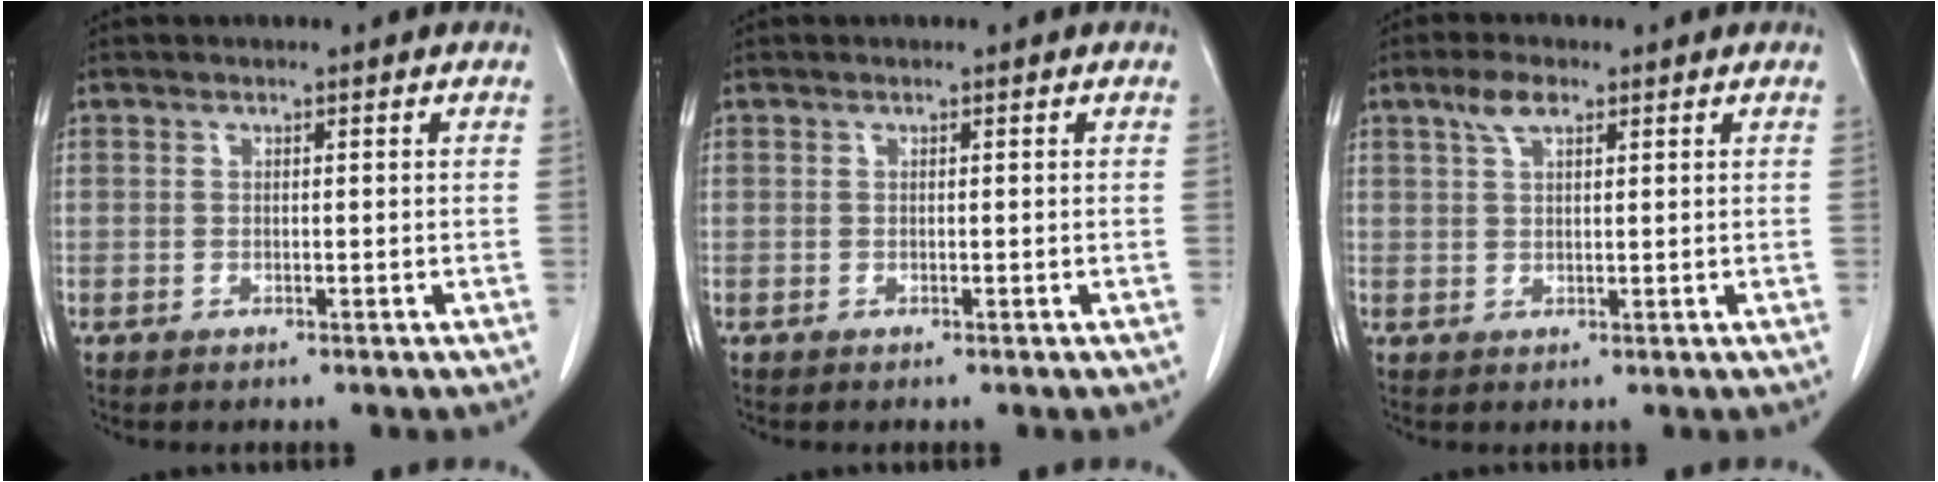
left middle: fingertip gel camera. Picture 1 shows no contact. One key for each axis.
{"total": 0.0}
{"total": 3.3, "fx": 2.0, "fy": 1.2, "fz": 2.4, "tx": -0.053, "ty": 0.009, "tz": 0.041}